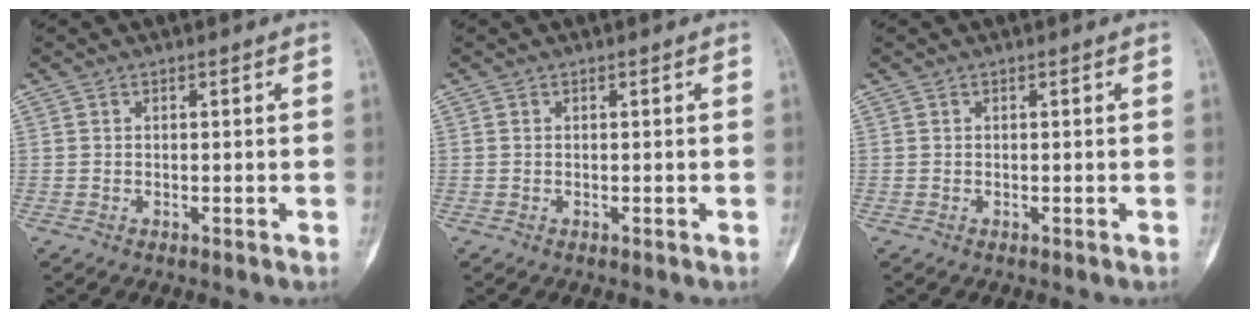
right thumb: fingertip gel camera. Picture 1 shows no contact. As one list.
[{"total": 0.0}, {"total": 0.0}]